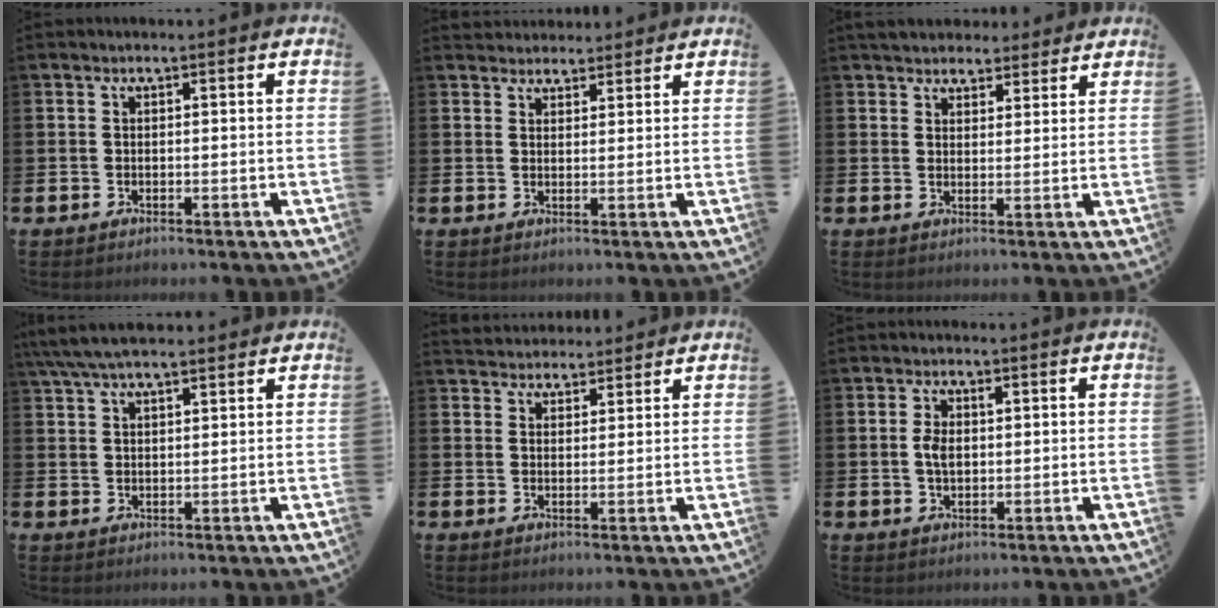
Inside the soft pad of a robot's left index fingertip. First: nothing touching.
{"total": 3.0, "force": [2.8, 1.0, -0.2], "torque": [0.009, -0.012, 0.051]}
{"total": 4.5, "force": [4.2, 1.5, 0.1], "torque": [-0.014, -0.017, 0.076]}
{"total": 5.7, "force": [5.0, 1.4, 2.5], "torque": [-0.066, -0.007, 0.094]}
{"total": 3.6, "force": [3.4, 1.0, -0.3], "torque": [-0.003, -0.015, 0.063]}
{"total": 3.0, "force": [0.7, 1.8, 2.3], "torque": [-0.039, 0.005, 0.008]}